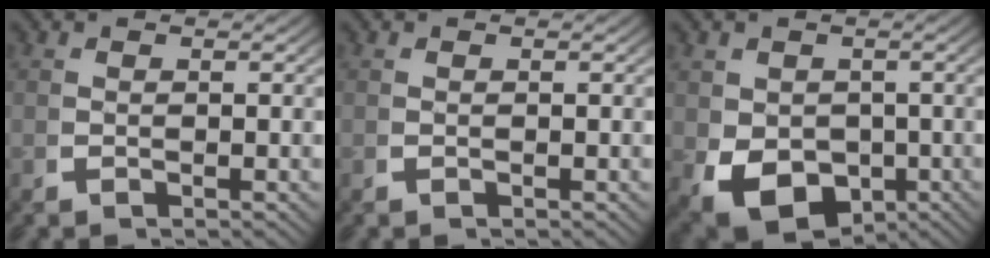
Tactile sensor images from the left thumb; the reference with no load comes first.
{"total": 0.0}
{"total": 7.8, "force": [-3.0, 5.6, 4.5], "torque": [-0.097, -0.046, -0.028]}